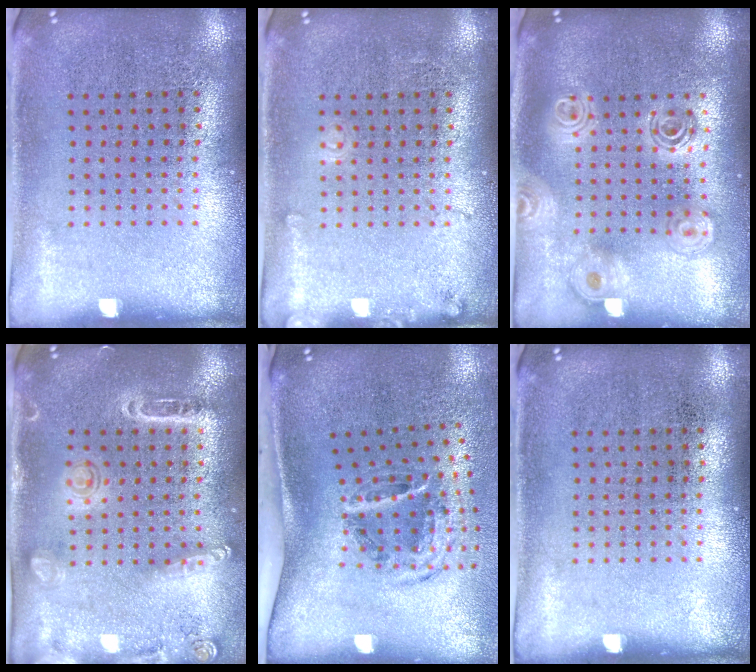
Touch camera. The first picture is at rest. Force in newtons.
{"total": 1.2, "press": 1.2, "slide": 0.1}
{"total": 2.0, "press": 1.7, "slide": 1.1}
{"total": 1.5, "press": 1.4, "slide": 0.4}
{"total": 2.0, "press": 1.2, "slide": 1.5}
{"total": 0.0}